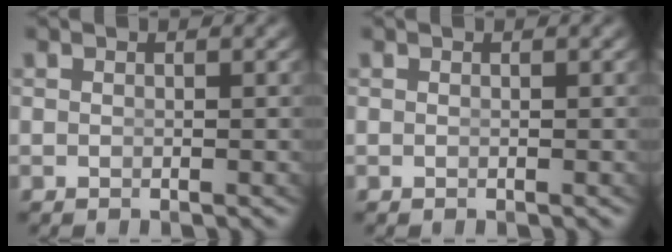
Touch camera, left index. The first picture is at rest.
{"total": 0.0}